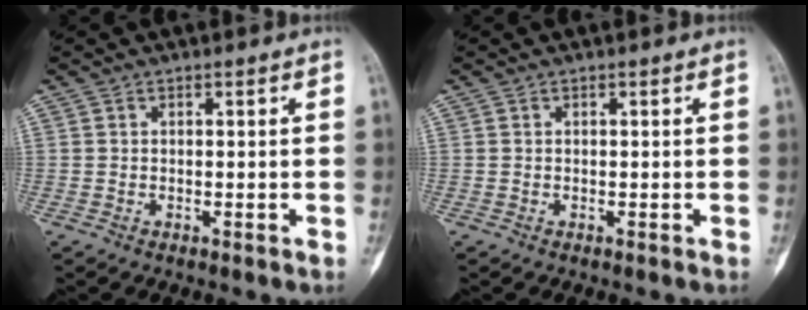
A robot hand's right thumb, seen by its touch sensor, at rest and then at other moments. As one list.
[{"total": 0.0}]